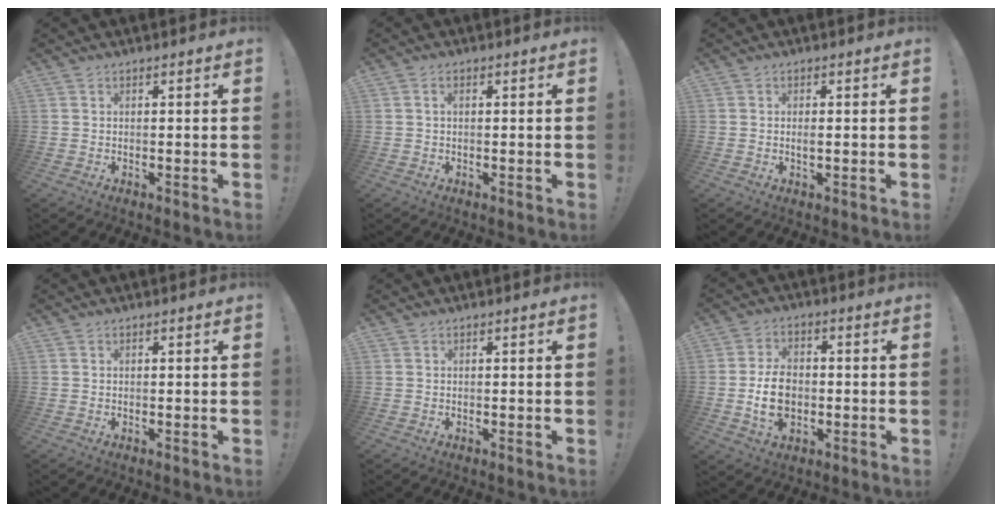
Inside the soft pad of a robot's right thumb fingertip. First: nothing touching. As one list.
[{"total": 1.5, "force": [0.2, 0.8, 1.3], "torque": [-0.035, 0.007, 0.005]}, {"total": 1.2, "force": [-0.2, 0.3, 1.2], "torque": [-0.015, -0.002, -0.005]}, {"total": 0.0}, {"total": 0.0}, {"total": 10.6, "force": [-1.7, 7.6, 7.3], "torque": [-0.125, 0.003, -0.028]}]